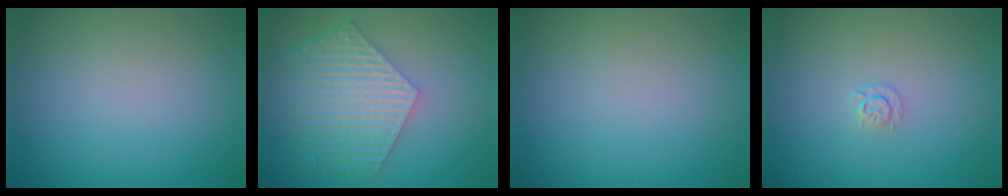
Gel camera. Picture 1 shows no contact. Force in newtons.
{"total": 6.4, "press": 4.9, "slide": 4.2}
{"total": 0.0}
{"total": 0.9, "press": 0.6, "slide": 0.6}